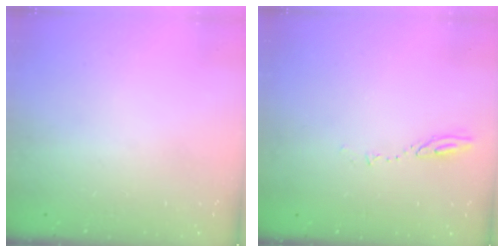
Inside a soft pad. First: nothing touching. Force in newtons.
{"total": 4.0, "press": 4.0, "slide": 0.5}